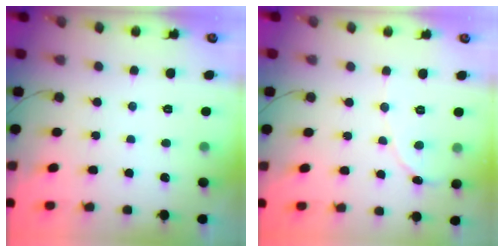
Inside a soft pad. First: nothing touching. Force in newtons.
{"total": 2.1, "press": 2.1, "slide": 0.2}